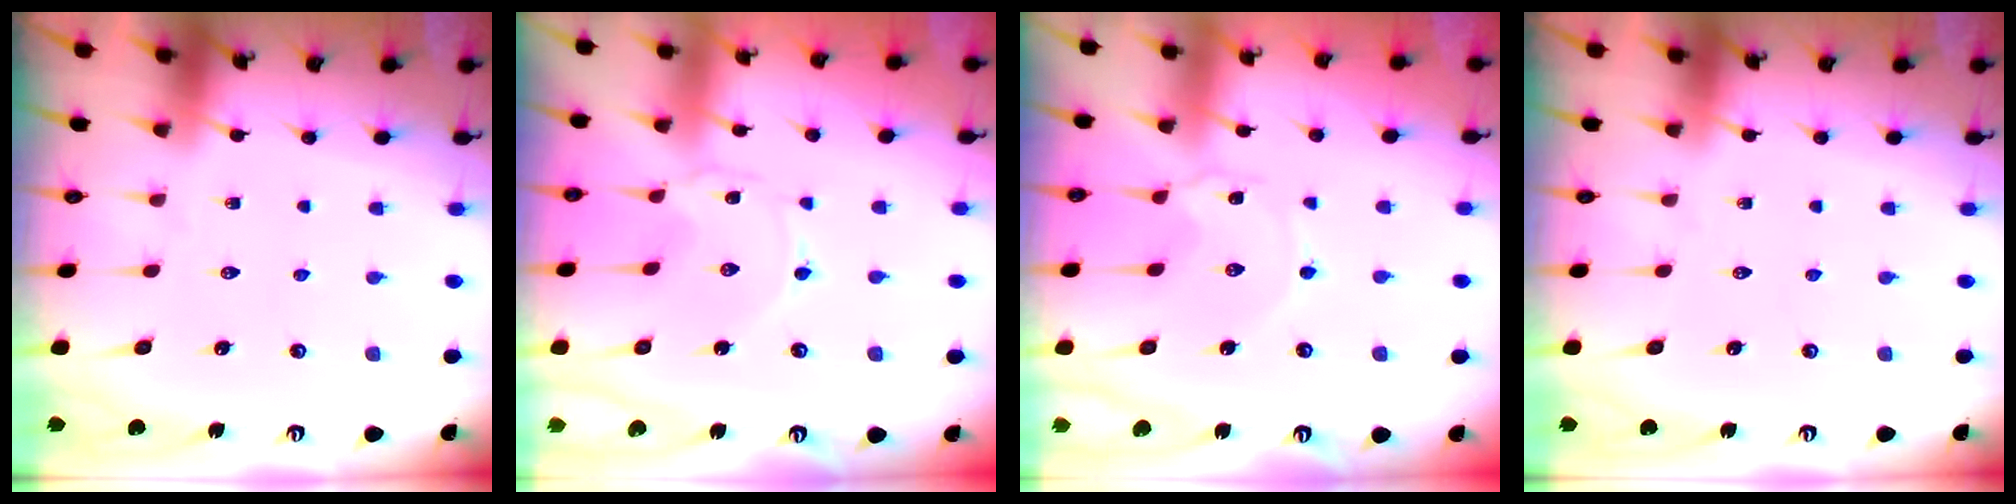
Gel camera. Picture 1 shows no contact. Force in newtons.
{"total": 0.0}
{"total": 4.1, "press": 4.1, "slide": 0.5}
{"total": 0.0}